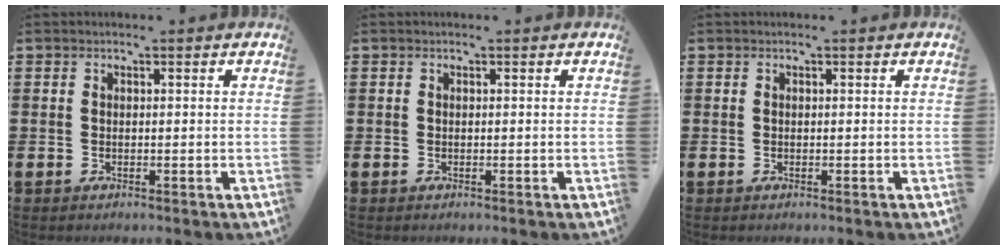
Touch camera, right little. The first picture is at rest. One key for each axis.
{"total": 0.0}
{"total": 0.0}